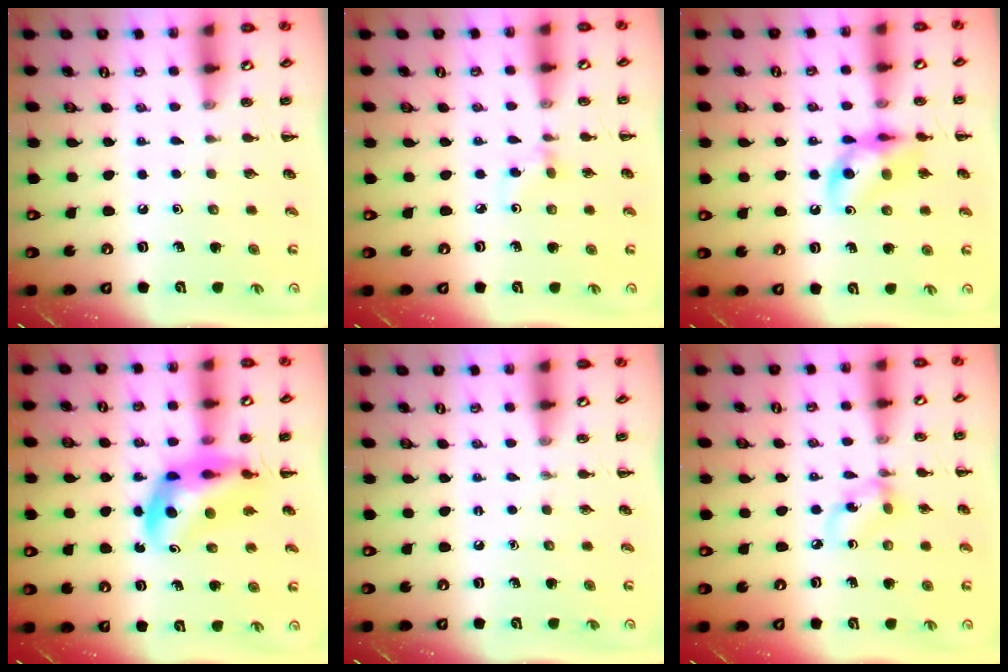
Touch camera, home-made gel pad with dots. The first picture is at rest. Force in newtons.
{"total": 2.7, "press": 2.4, "slide": 1.1}
{"total": 12.9, "press": 12.7, "slide": 1.9}
{"total": 11.4, "press": 10.9, "slide": 3.3}
{"total": 0.0}
{"total": 5.2, "press": 5.2, "slide": 0.6}